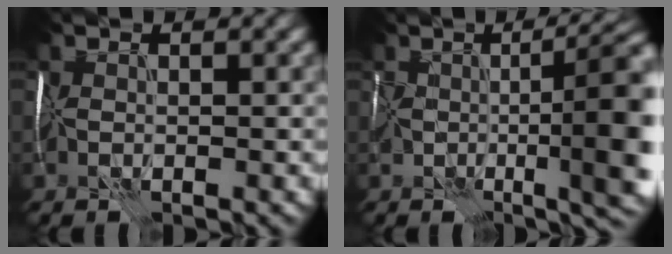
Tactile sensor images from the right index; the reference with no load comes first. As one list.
[{"total": 11.2, "force": [-1.1, 3.5, 10.6], "torque": [-0.128, -0.010, -0.005]}]